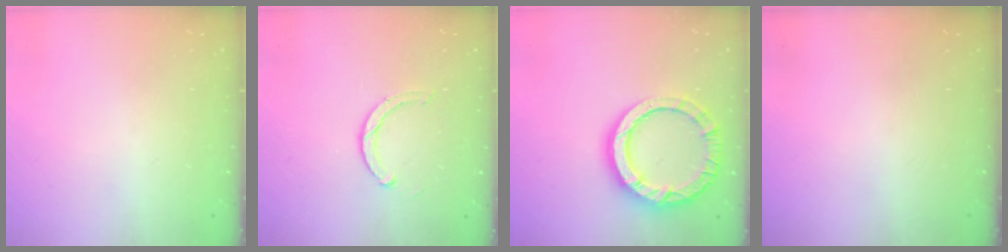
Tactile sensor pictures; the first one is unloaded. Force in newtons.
{"total": 3.0, "press": 2.9, "slide": 0.5}
{"total": 13.7, "press": 13.6, "slide": 1.4}
{"total": 0.0}